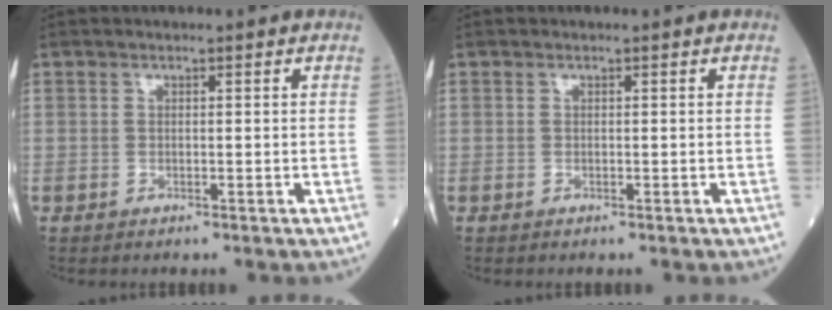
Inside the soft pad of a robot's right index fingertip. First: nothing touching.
{"total": 0.0}